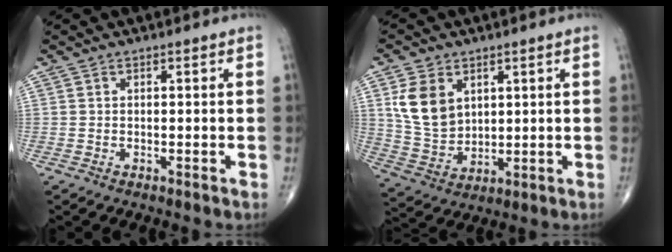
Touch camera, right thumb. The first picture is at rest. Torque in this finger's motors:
{"motor_torque": [1.35, 1.17, 0.47, -0.56, 0.24]}